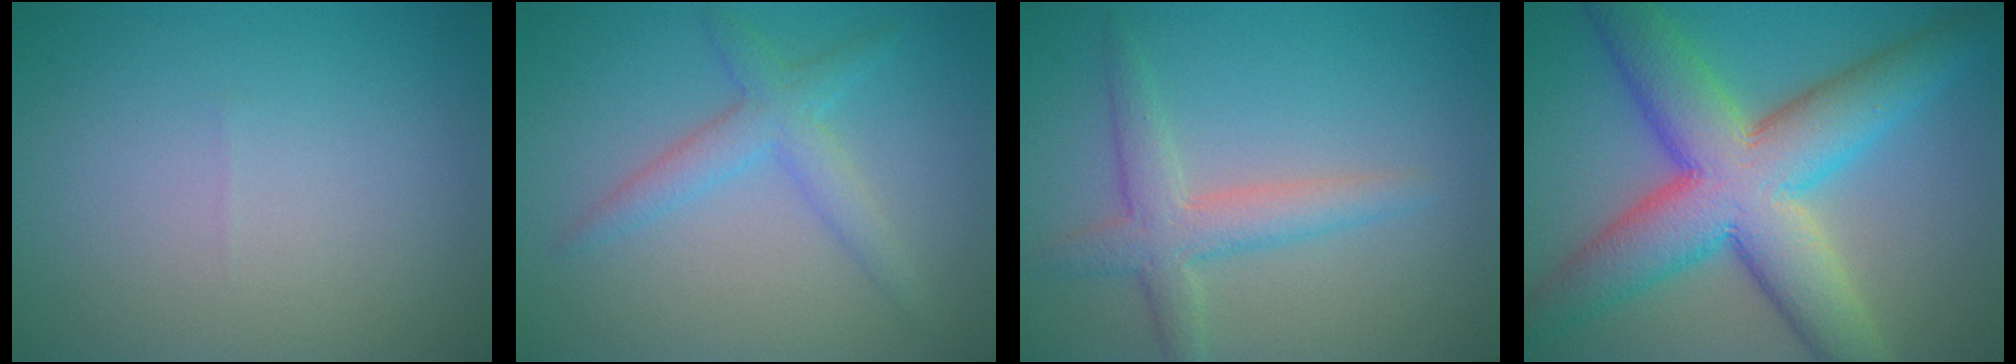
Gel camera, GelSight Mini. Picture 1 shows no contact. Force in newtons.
{"total": 3.0, "press": 3.0, "slide": 0.0}
{"total": 3.6, "press": 3.6, "slide": 0.3}
{"total": 11.7, "press": 11.7, "slide": 0.6}